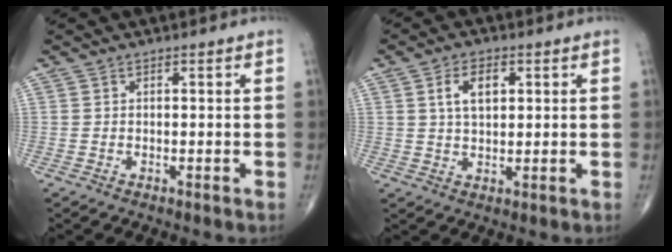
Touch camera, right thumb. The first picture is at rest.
{"total": 5.7, "force": [1.7, 3.2, 4.3], "torque": [-0.065, -0.003, 0.029]}